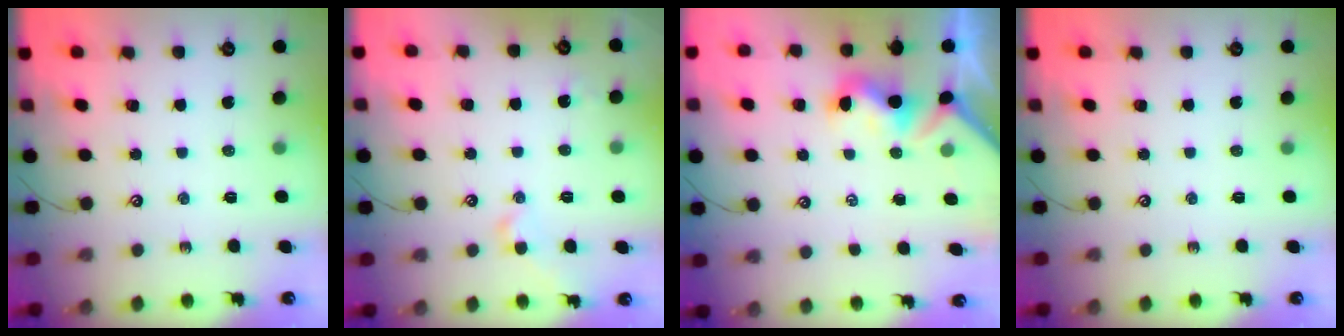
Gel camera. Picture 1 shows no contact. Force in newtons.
{"total": 3.0, "press": 2.9, "slide": 0.7}
{"total": 1.0, "press": 0.7, "slide": 0.6}
{"total": 0.0}